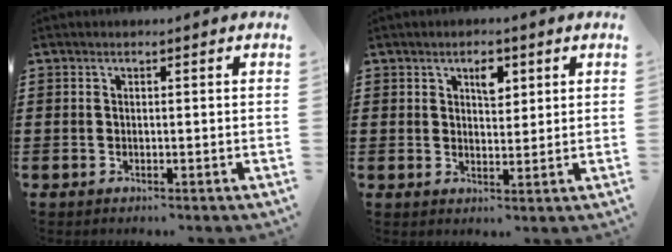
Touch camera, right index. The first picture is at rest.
{"total": 3.3, "force": [1.7, 1.8, 2.3], "torque": [-0.035, 0.002, 0.025]}